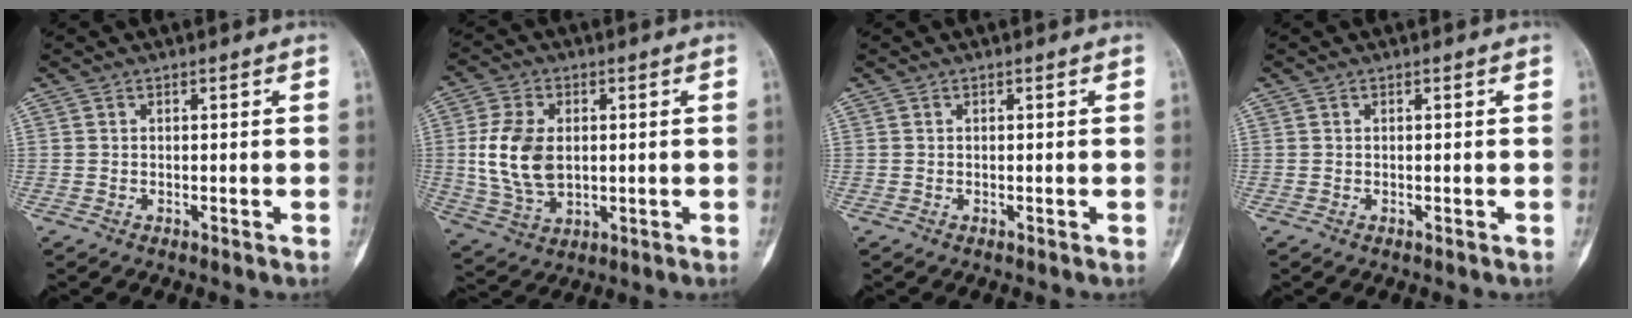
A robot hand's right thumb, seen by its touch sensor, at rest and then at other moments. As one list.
[{"total": 11.7, "force": [0.8, 7.6, 8.8], "torque": [-0.170, -0.005, 0.026]}, {"total": 0.0}, {"total": 0.0}]